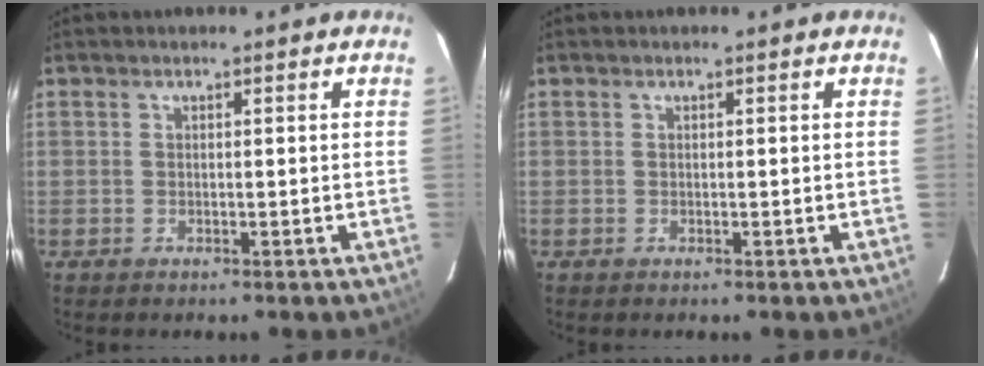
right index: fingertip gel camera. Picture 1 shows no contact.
{"total": 0.0}